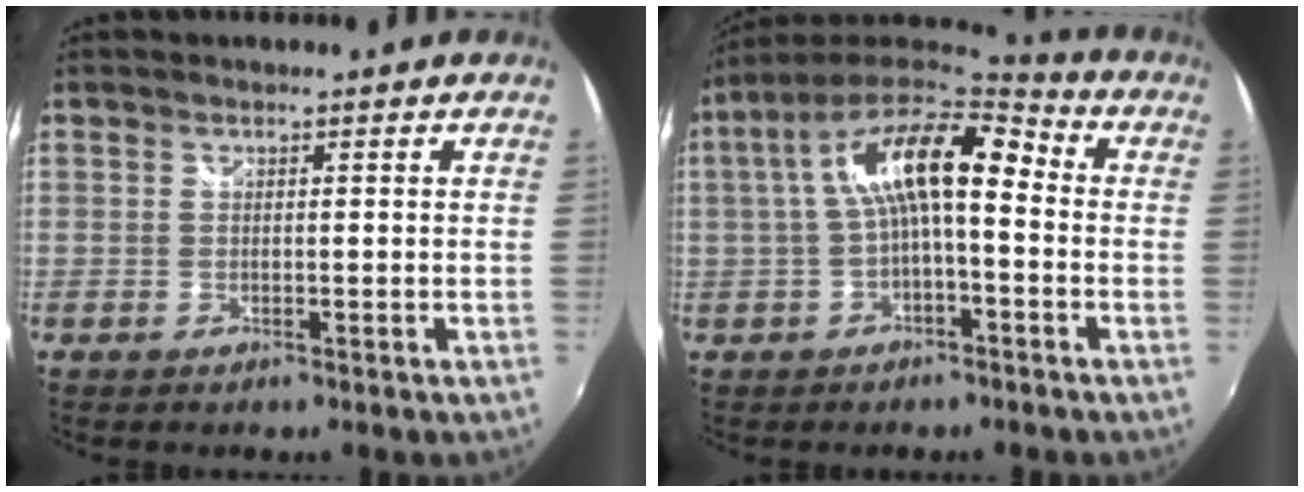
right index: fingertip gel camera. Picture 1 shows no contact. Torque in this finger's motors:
{"motor_torque": [0.94, -0.30, 1.05, 0.21]}